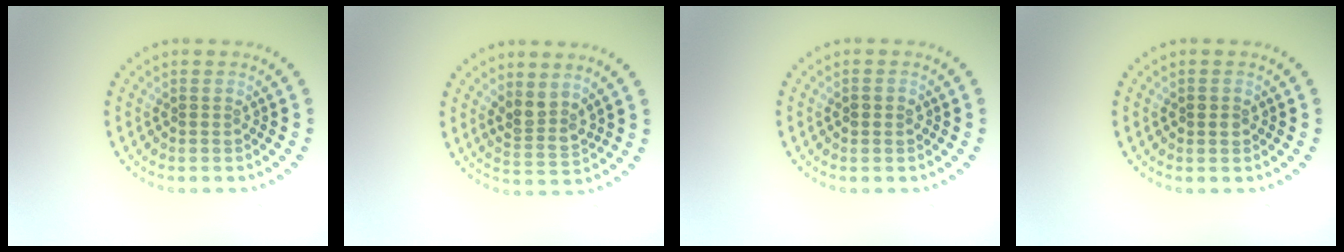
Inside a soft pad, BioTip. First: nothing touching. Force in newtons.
{"total": 2.4, "press": 1.9, "slide": 1.5}
{"total": 1.3, "press": 1.3, "slide": 0.1}
{"total": 1.0, "press": 1.0, "slide": 0.2}